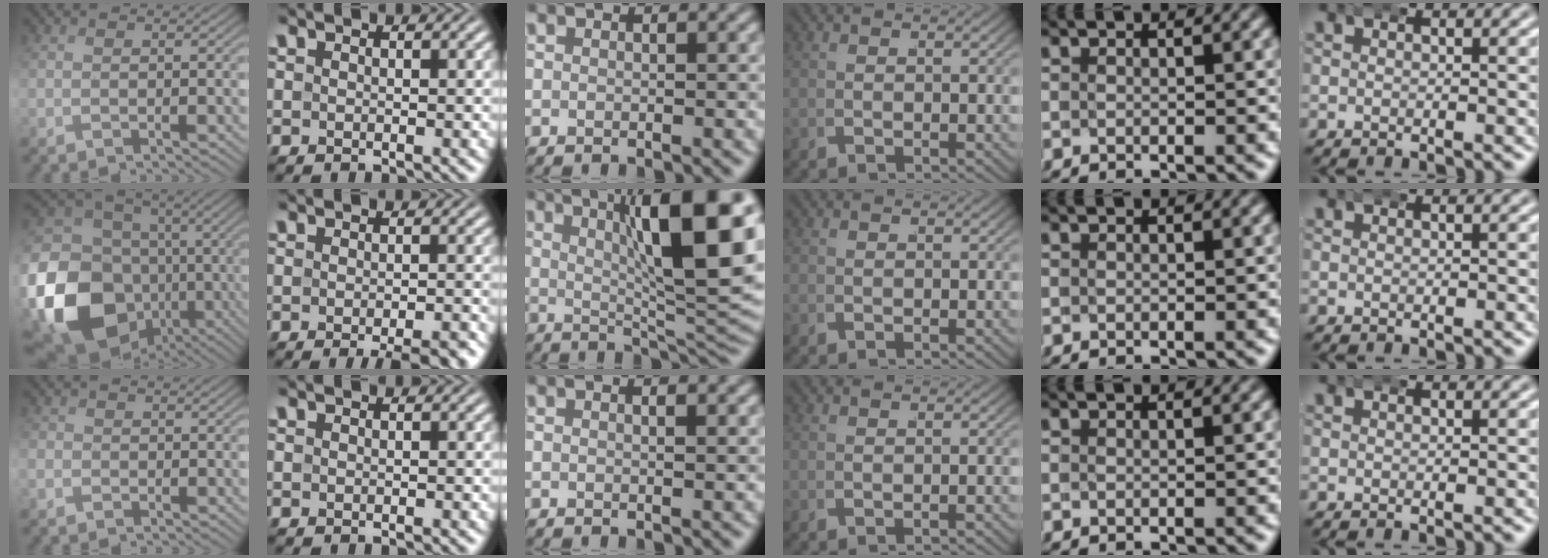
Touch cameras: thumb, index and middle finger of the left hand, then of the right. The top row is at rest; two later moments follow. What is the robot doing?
{"motion": "wrap", "object": "bandana"}